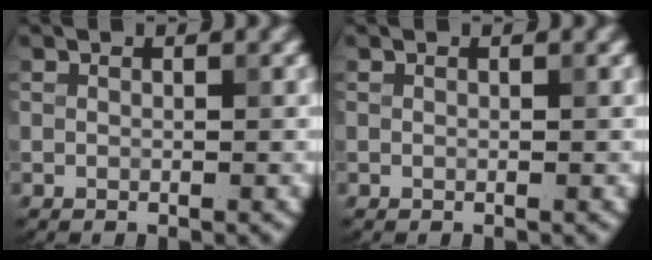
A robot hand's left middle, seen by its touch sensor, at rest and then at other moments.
{"total": 0.0}